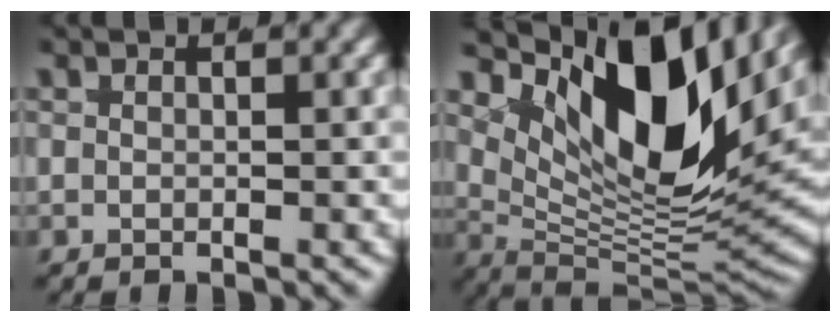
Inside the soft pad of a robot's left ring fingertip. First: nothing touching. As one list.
[{"total": 16.2, "force": [4.5, 8.8, 12.9], "torque": [-0.194, 0.002, 0.061]}]